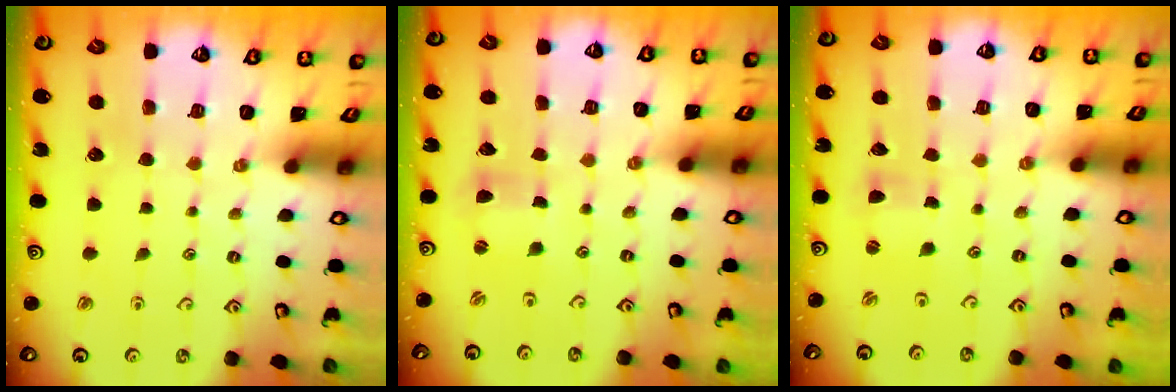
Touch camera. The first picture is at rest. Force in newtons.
{"total": 1.9, "press": 1.9, "slide": 0.3}
{"total": 2.6, "press": 2.5, "slide": 0.4}